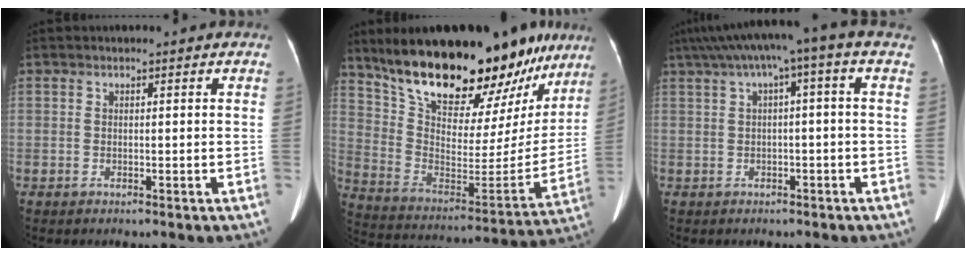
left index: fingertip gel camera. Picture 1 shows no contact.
{"total": 30.1, "force": [23.0, 9.4, 17.0], "torque": [-0.272, -0.014, 0.341]}
{"total": 6.8, "force": [2.4, 0.2, 6.3], "torque": [-0.105, 0.048, 0.039]}